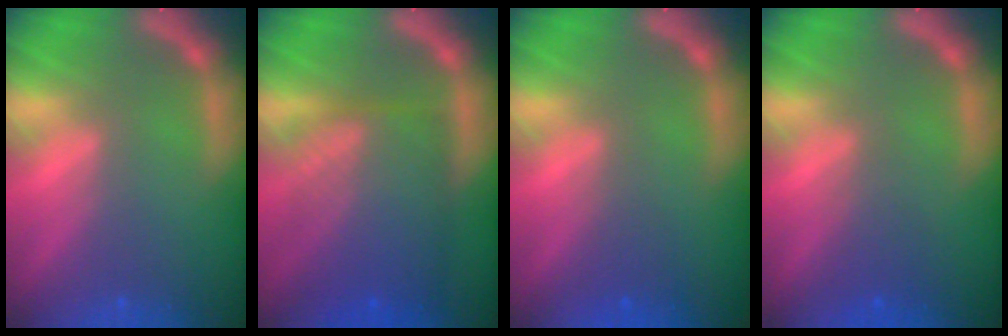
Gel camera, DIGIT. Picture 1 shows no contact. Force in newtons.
{"total": 9.1}
{"total": 1.4}
{"total": 1.9}